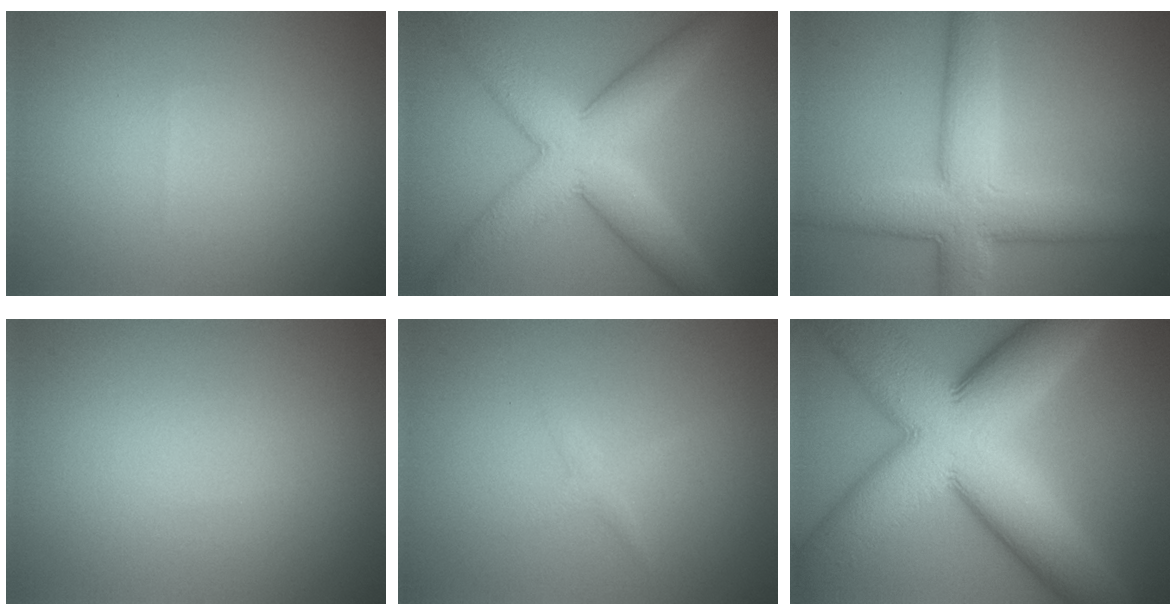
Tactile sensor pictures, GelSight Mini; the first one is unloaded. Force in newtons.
{"total": 7.7, "press": 7.7, "slide": 0.1}
{"total": 8.1, "press": 8.0, "slide": 0.7}
{"total": 0.0}
{"total": 0.9, "press": 0.8, "slide": 0.1}
{"total": 16.4, "press": 16.4, "slide": 0.5}